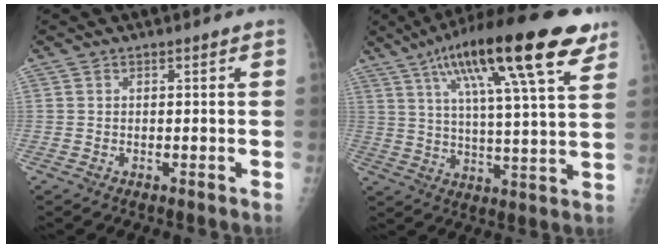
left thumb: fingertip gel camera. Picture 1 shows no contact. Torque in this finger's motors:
{"motor_torque": [0.59, 0.63, 1.71, -1.07, 0.51]}